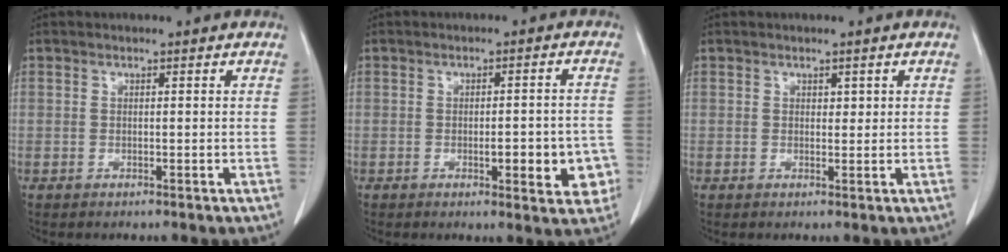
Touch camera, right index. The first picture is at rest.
{"total": 7.1, "force": [-2.2, 2.1, 6.4], "torque": [-0.074, 0.007, -0.024]}
{"total": 1.0, "force": [0.5, 0.7, 0.6], "torque": [-0.002, -0.002, 0.007]}